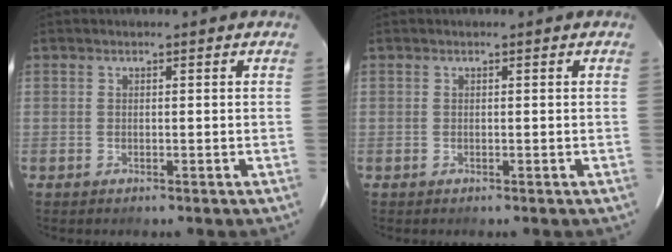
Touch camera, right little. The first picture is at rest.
{"total": 0.0}